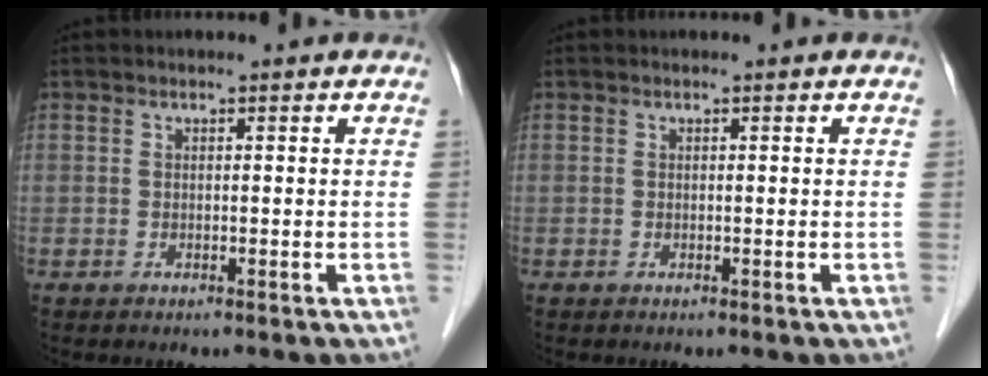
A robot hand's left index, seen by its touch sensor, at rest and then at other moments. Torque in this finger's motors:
{"motor_torque": [-0.01, 0.01, 0.00, 0.00]}